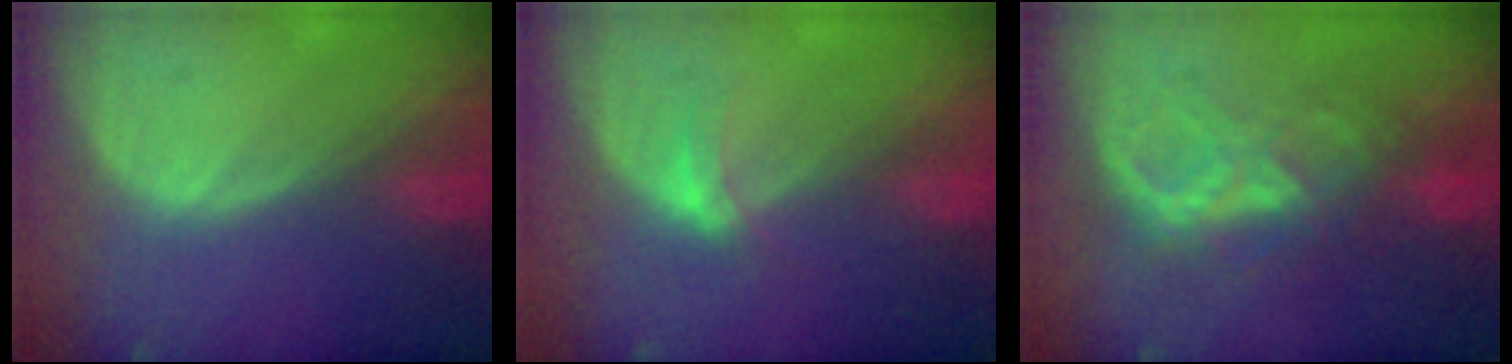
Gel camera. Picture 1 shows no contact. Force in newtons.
{"total": 2.6, "press": 2.2, "slide": 1.4}
{"total": 6.4, "press": 6.4, "slide": 0.8}